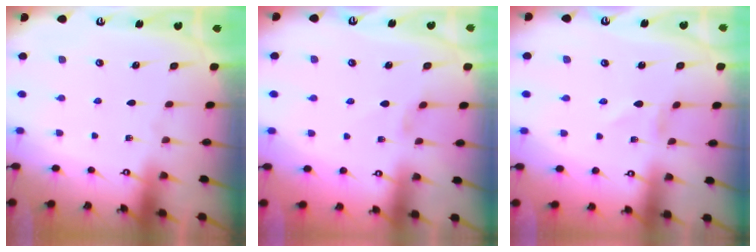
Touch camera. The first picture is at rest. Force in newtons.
{"total": 1.7, "press": 1.6, "slide": 0.4}
{"total": 0.0}